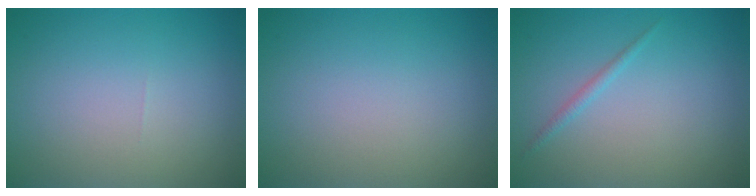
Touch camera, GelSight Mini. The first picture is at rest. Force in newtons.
{"total": 0.0}
{"total": 0.8, "press": 0.8, "slide": 0.1}